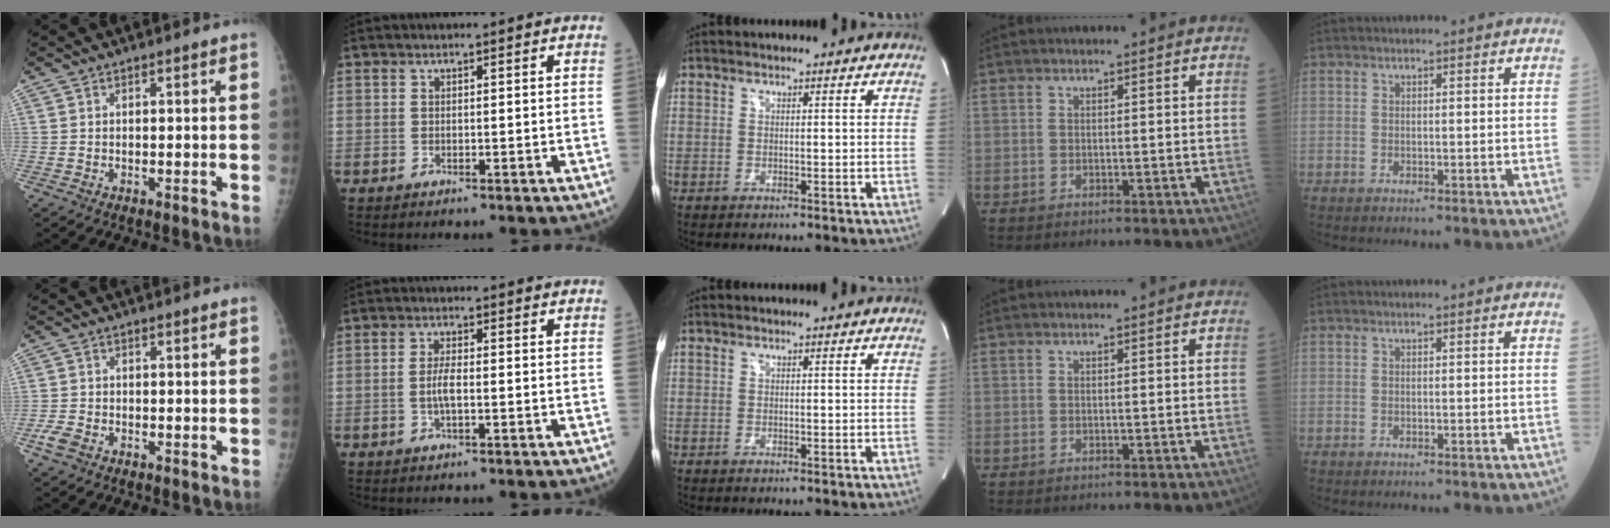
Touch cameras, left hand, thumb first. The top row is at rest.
{"thumb": {"total": 2.8, "force": [-1.5, 1.8, 1.6], "torque": [-0.038, 0.002, -0.028]}, "index": {"total": 2.7, "force": [-0.6, 0.6, 2.6], "torque": [-0.057, 0.001, -0.012]}}